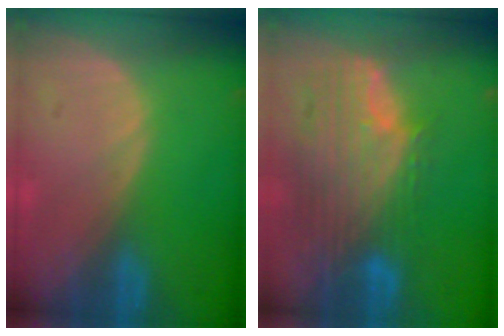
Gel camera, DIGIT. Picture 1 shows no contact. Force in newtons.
{"total": 11.9, "press": 10.2, "slide": 6.2}